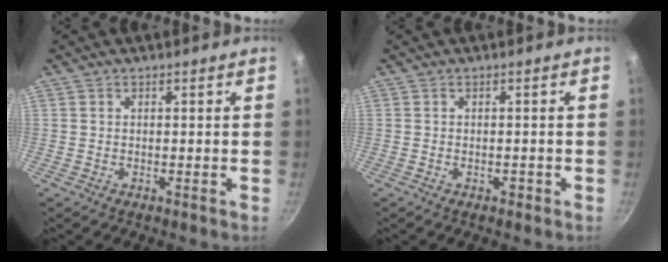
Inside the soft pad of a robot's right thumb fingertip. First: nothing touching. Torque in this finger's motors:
{"motor_torque": [0.30, -0.02, 0.16, -0.10, -0.01]}